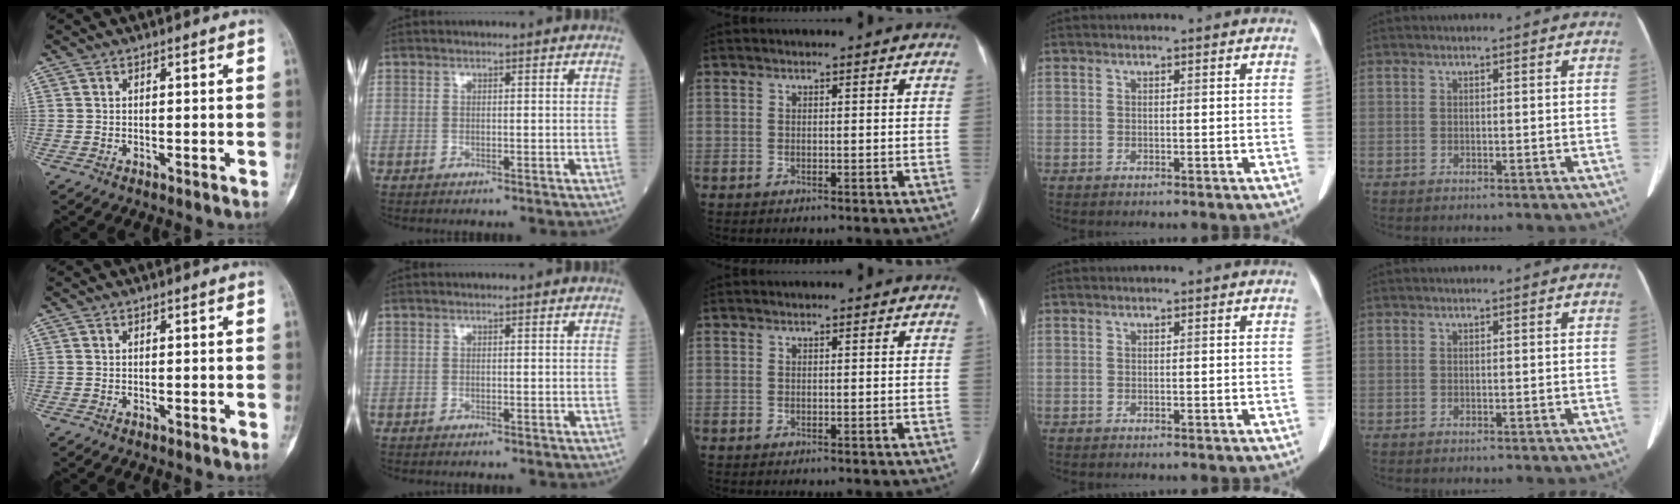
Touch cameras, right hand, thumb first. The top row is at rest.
{}